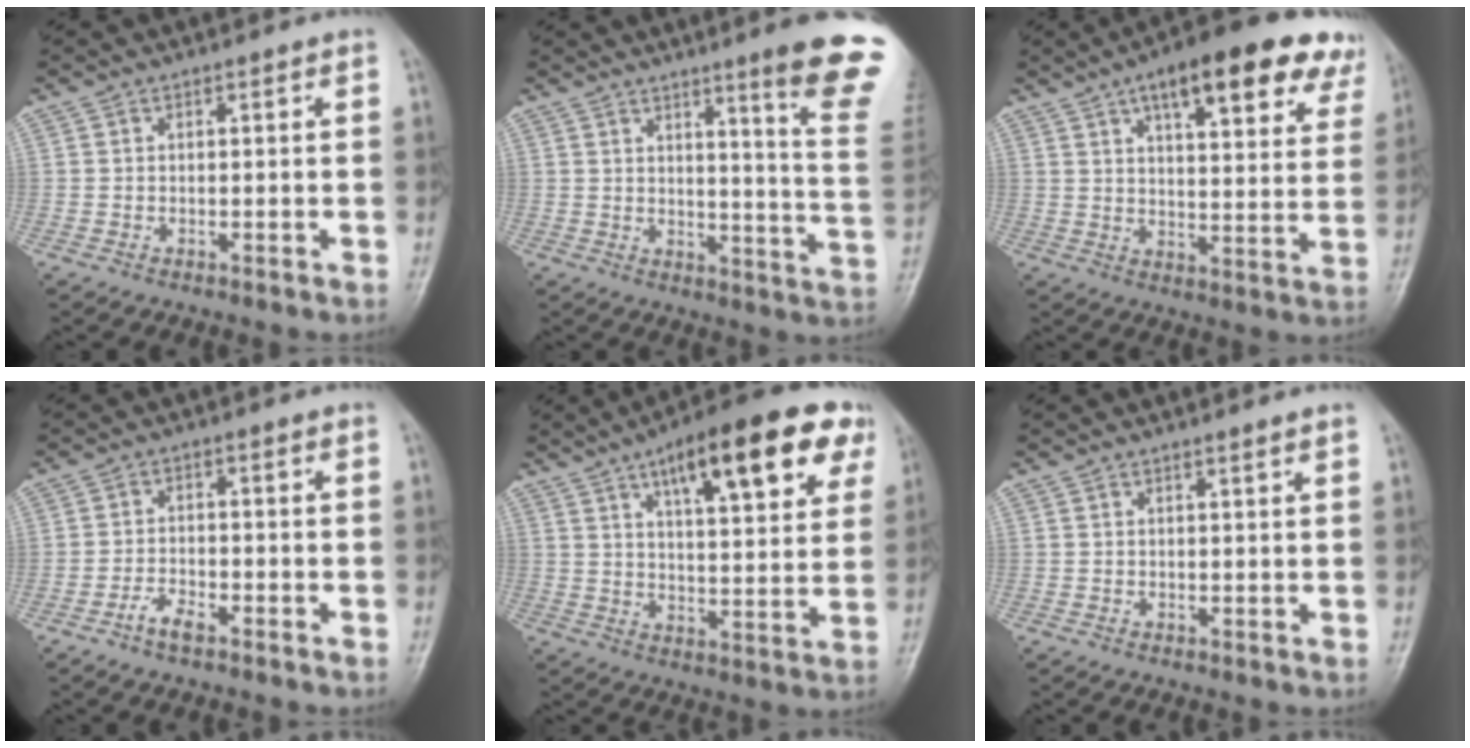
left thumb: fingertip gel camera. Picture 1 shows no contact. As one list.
[{"total": 15.9, "force": [10.4, 0.4, 12.0], "torque": [-0.128, -0.073, 0.121]}, {"total": 21.5, "force": [12.6, 7.3, 15.8], "torque": [-0.185, -0.020, 0.163]}, {"total": 3.2, "force": [-2.3, 1.1, 2.0], "torque": [-0.044, 0.014, -0.045]}, {"total": 19.2, "force": [9.8, 6.1, 15.3], "torque": [-0.188, -0.018, 0.139]}, {"total": 1.3, "force": [1.0, -0.2, 0.7], "torque": [-0.011, -0.005, 0.017]}]